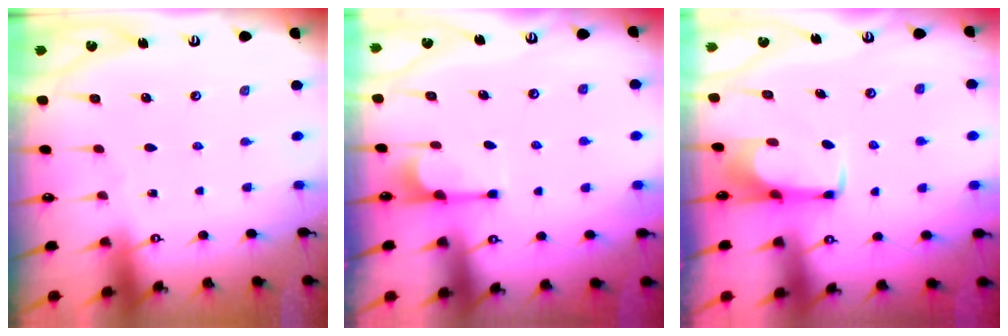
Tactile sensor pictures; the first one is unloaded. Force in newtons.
{"total": 1.2, "press": 1.1, "slide": 0.5}
{"total": 1.6, "press": 1.4, "slide": 0.7}